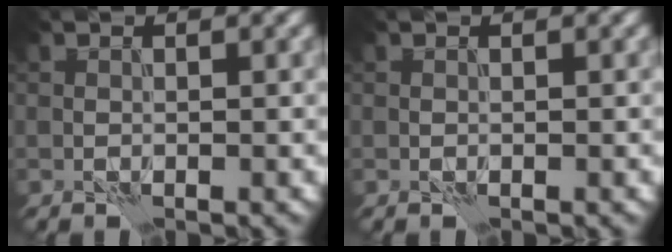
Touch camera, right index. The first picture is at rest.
{"total": 0.0}